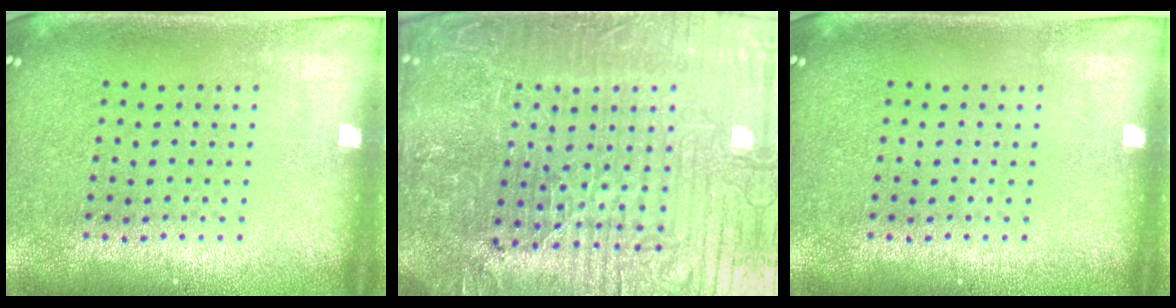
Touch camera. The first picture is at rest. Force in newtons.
{"total": 8.0, "press": 7.0, "slide": 3.7}
{"total": 0.0}